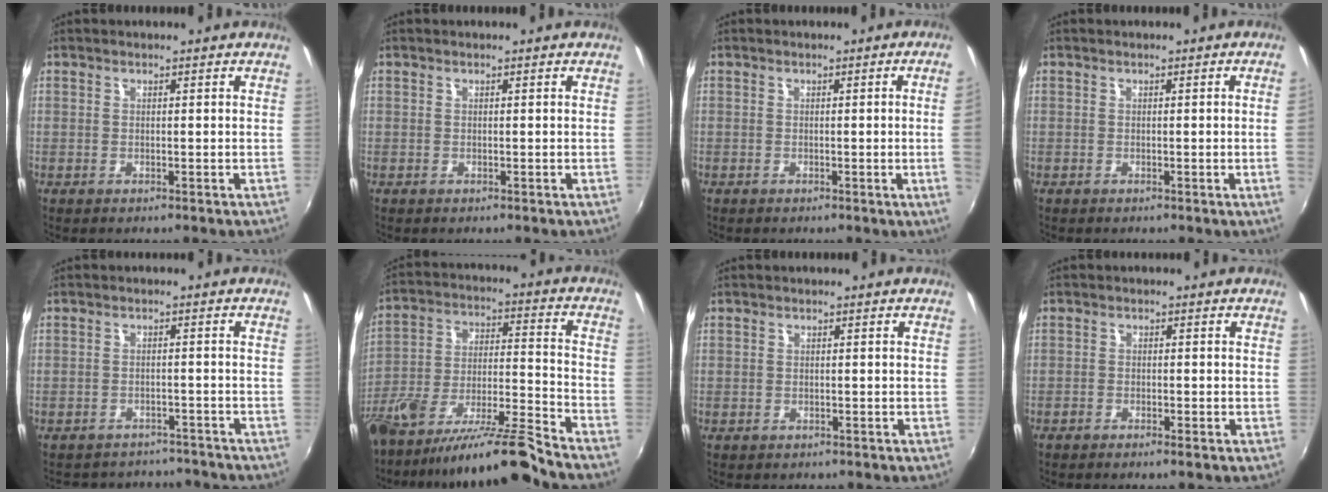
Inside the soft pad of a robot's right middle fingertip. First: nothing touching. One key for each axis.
{"total": 0.0}
{"total": 3.9, "fx": 0.3, "fy": -2.0, "fz": 3.3, "tx": -0.053, "ty": -0.010, "tz": 0.009}
{"total": 2.1, "fx": 0.1, "fy": -1.3, "fz": 1.6, "tx": -0.016, "ty": -0.013, "tz": 0.005}
{"total": 10.8, "fx": -9.7, "fy": 4.3, "fz": 2.1, "tx": -0.051, "ty": 0.023, "tz": -0.121}
{"total": 15.7, "fx": -12.4, "fy": 0.7, "fz": 9.6, "tx": -0.174, "ty": -0.027, "tz": -0.216}
{"total": 0.8, "fx": -0.5, "fy": 0.6, "fz": 0.0, "tx": -0.002, "ty": -0.001, "tz": -0.007}
{"total": 1.6, "fx": -1.4, "fy": 0.1, "fz": 0.8, "tx": -0.030, "ty": -0.001, "tz": -0.028}